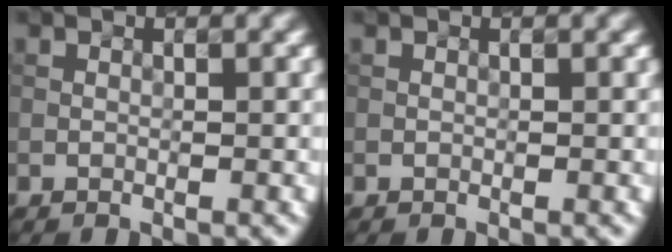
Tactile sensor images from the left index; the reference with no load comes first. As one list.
[{"total": 0.0}]